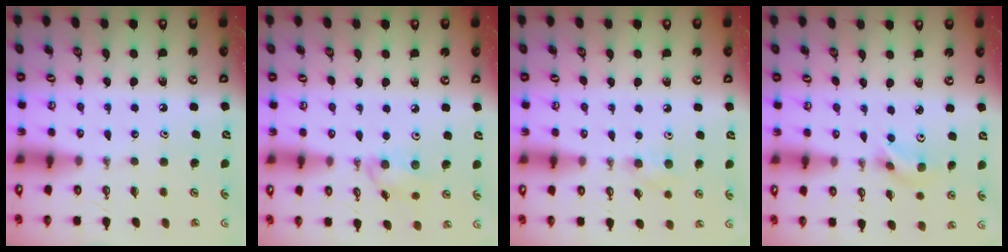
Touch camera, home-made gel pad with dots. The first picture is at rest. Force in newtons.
{"total": 6.7, "press": 6.6, "slide": 1.4}
{"total": 7.8, "press": 6.9, "slide": 3.7}
{"total": 3.7, "press": 3.0, "slide": 2.2}